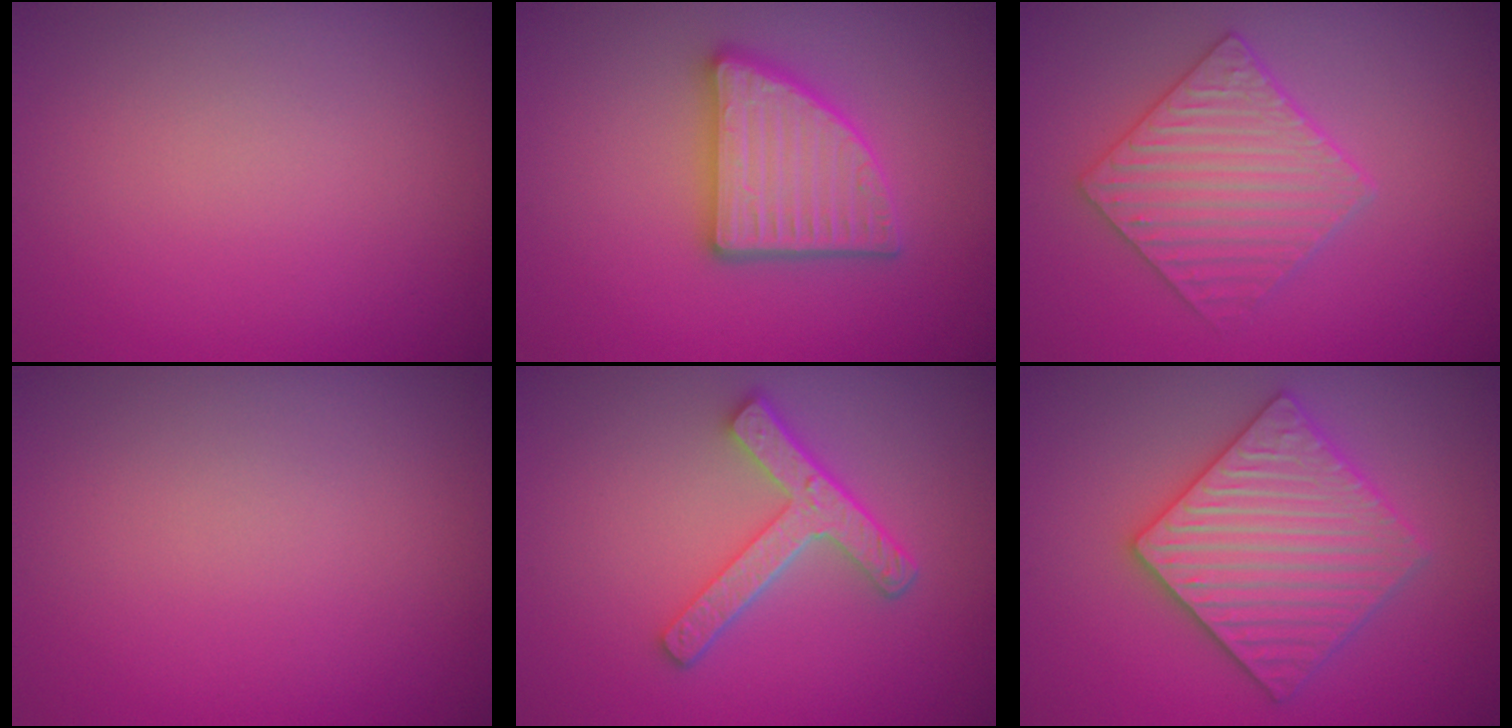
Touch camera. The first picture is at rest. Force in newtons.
{"total": 5.0, "press": 5.0, "slide": 0.7}
{"total": 4.1, "press": 3.7, "slide": 1.7}
{"total": 0.0}
{"total": 4.5, "press": 3.3, "slide": 3.0}
{"total": 5.9, "press": 5.8, "slide": 1.0}